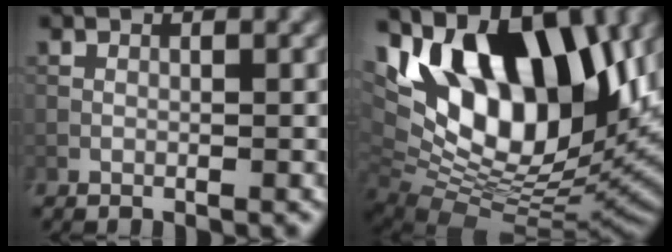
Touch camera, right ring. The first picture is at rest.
{"total": 16.8, "force": [5.5, 9.1, 13.1], "torque": [-0.219, 0.008, 0.086]}